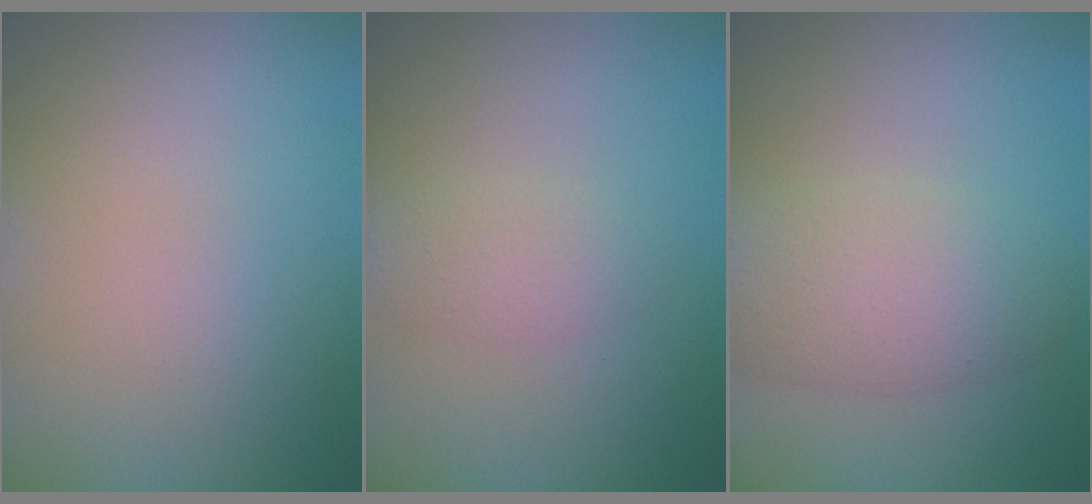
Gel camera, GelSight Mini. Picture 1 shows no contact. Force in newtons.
{"total": 1.6, "press": 1.6, "slide": 0.2}
{"total": 4.3, "press": 4.3, "slide": 0.2}